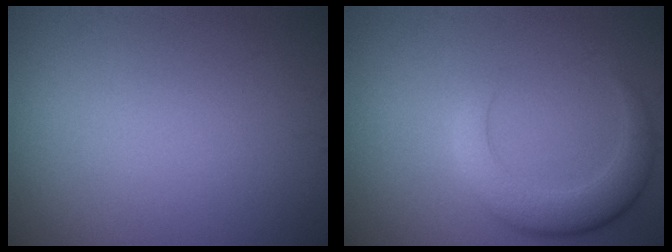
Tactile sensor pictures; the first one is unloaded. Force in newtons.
{"total": 4.3, "press": 4.3, "slide": 0.2}